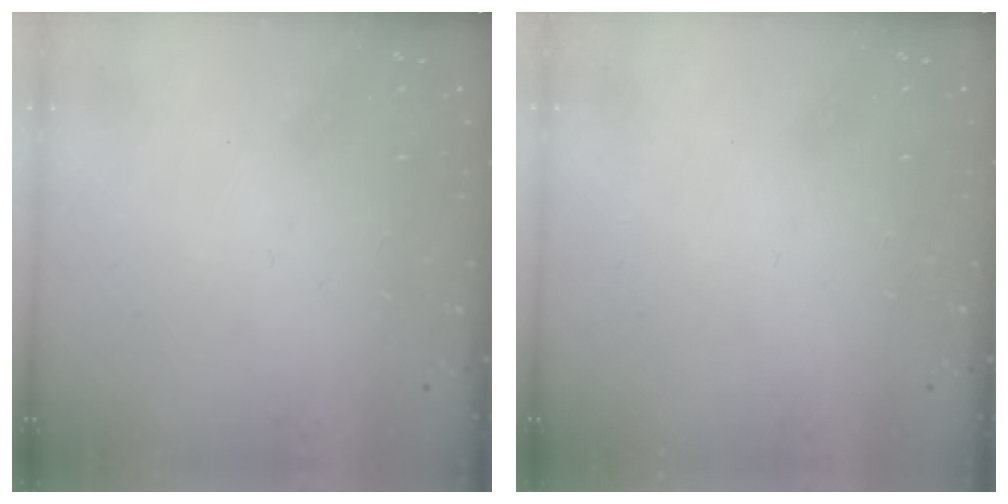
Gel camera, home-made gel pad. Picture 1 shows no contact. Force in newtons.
{"total": 0.0}